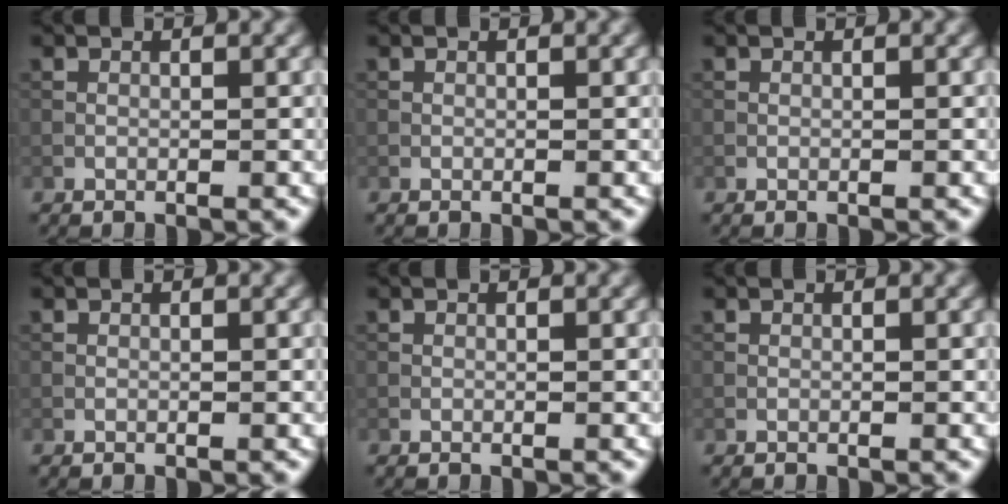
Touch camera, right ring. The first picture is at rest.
{"total": 0.0}
{"total": 0.0}
{"total": 0.0}
{"total": 0.0}
{"total": 0.0}